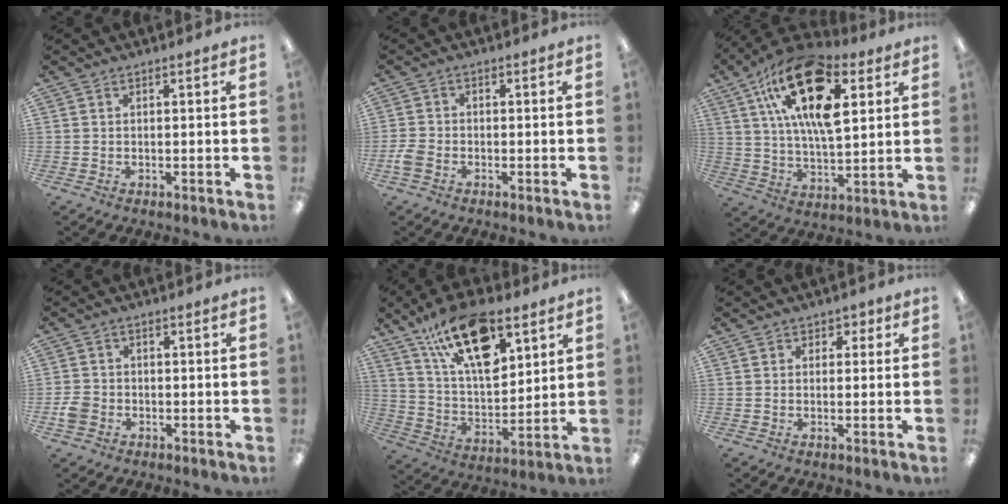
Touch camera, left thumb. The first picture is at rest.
{"total": 3.2, "force": [-1.5, 2.2, 1.8], "torque": [-0.034, 0.007, -0.027]}
{"total": 22.8, "force": [10.6, 11.2, 16.8], "torque": [-0.300, -0.033, 0.174]}
{"total": 3.9, "force": [-1.5, 3.1, 1.7], "torque": [-0.026, 0.012, -0.026]}
{"total": 20.7, "force": [12.4, 9.3, 13.7], "torque": [-0.242, -0.056, 0.212]}
{"total": 2.1, "force": [0.5, 2.0, 0.6], "torque": [0.004, 0.000, 0.004]}